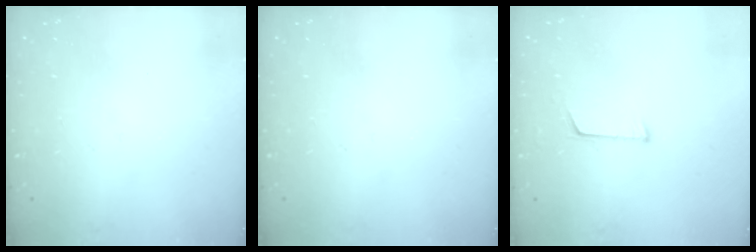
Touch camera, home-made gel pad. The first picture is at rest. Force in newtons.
{"total": 0.0}
{"total": 4.7, "press": 4.7, "slide": 0.5}